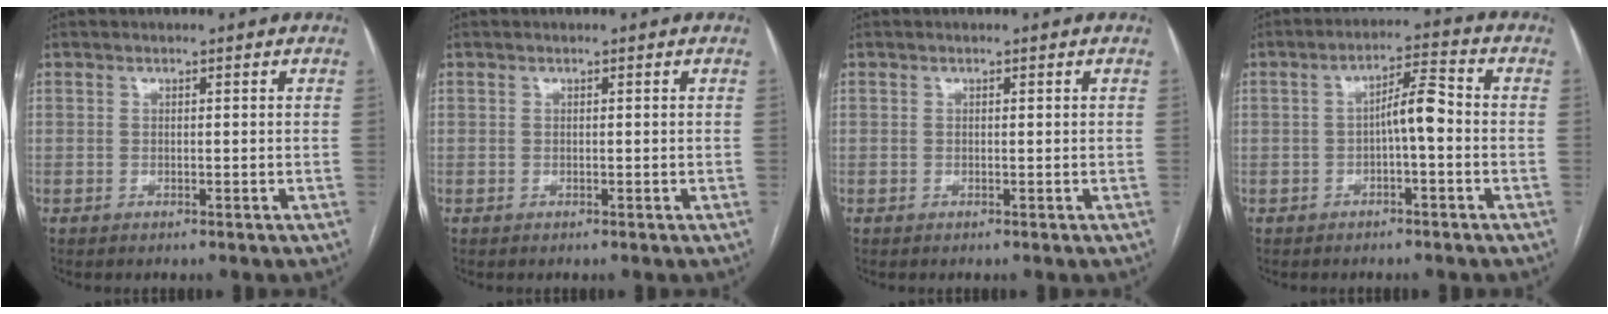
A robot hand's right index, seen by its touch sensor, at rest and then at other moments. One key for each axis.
{"total": 0.0}
{"total": 0.0}
{"total": 5.3, "fx": -0.8, "fy": 1.0, "fz": 5.1, "tx": -0.082, "ty": 0.021, "tz": -0.012}